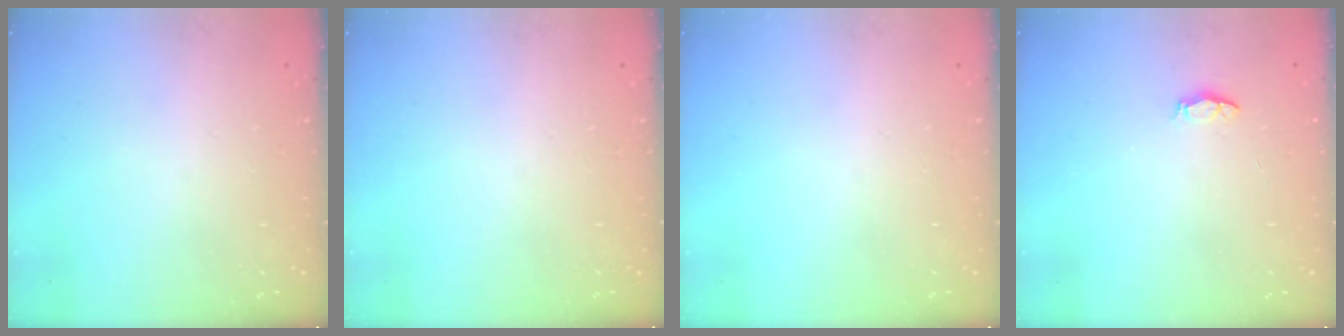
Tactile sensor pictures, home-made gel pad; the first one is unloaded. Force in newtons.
{"total": 0.0}
{"total": 0.0}
{"total": 3.5, "press": 3.5, "slide": 0.4}